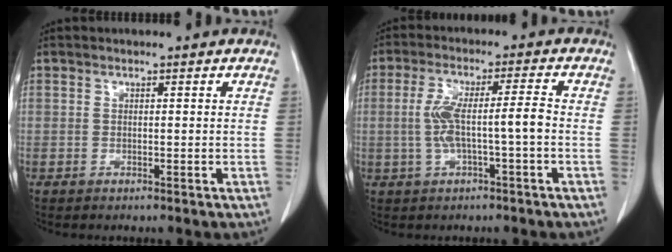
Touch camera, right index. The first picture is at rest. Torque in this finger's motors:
{"motor_torque": [0.55, -0.18, 0.27, 0.10]}